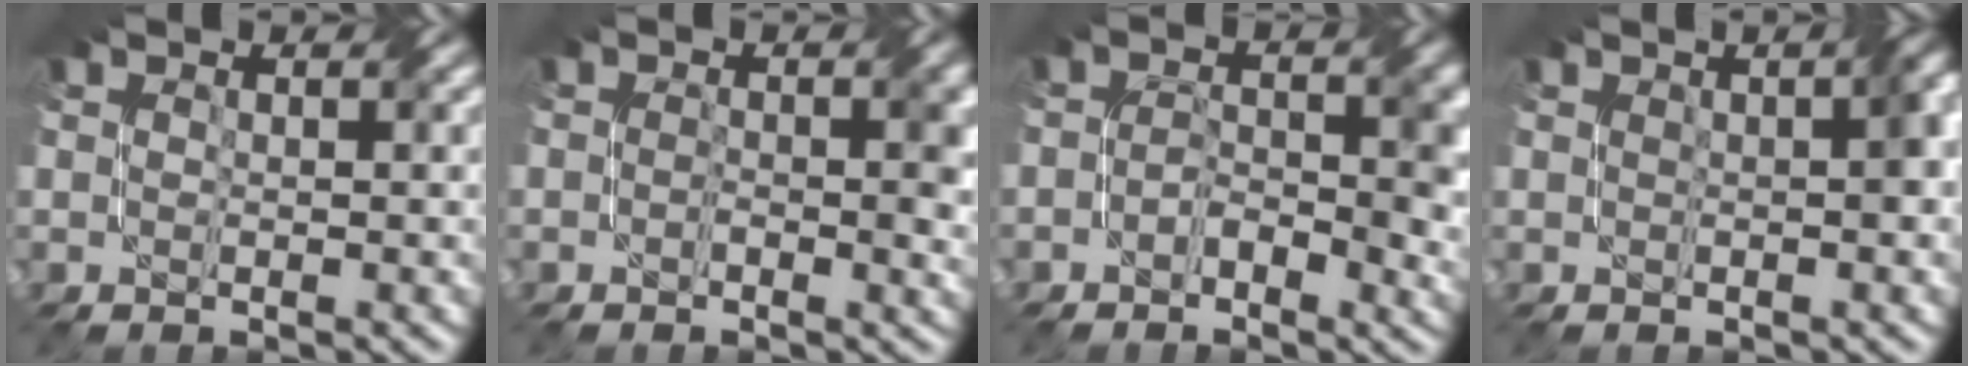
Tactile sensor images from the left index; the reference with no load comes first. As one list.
[{"total": 2.7, "force": [-0.1, 1.3, 2.4], "torque": [-0.030, -0.002, -0.003]}, {"total": 3.9, "force": [-0.7, 2.2, 3.2], "torque": [-0.043, -0.001, -0.017]}, {"total": 3.0, "force": [0.4, 0.7, 2.9], "torque": [-0.033, 0.014, 0.006]}]